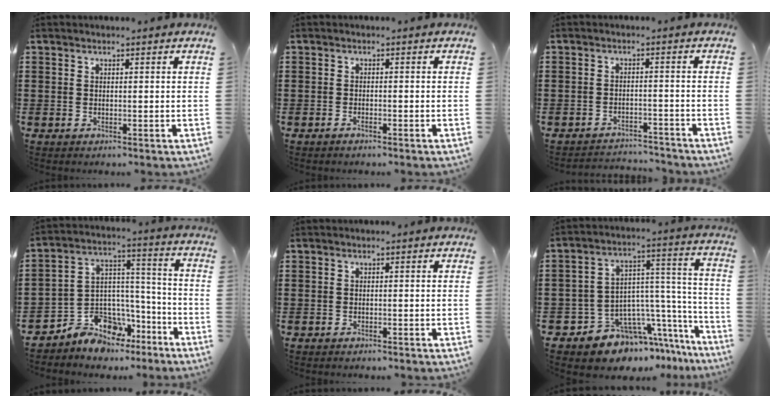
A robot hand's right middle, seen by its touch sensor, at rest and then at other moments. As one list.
[{"total": 0.8, "force": [-0.6, 0.0, 0.4], "torque": [-0.012, -0.005, -0.011]}, {"total": 2.9, "force": [-2.9, 0.3, -0.2], "torque": [-0.004, 0.002, -0.064]}, {"total": 8.0, "force": [-6.8, 4.2, 0.1], "torque": [-0.013, 0.015, -0.130]}, {"total": 0.6, "force": [-0.6, 0.1, 0.0], "torque": [-0.001, 0.000, -0.013]}, {"total": 9.3, "force": [-7.1, 5.5, 2.4], "torque": [-0.057, 0.004, -0.128]}]